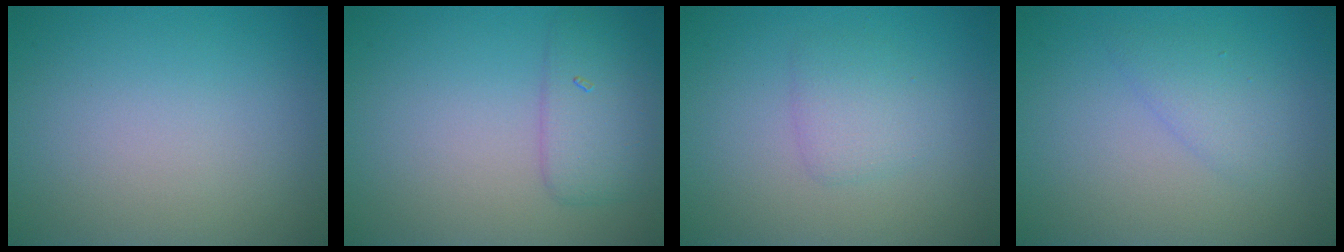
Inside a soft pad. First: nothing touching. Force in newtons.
{"total": 3.1, "press": 3.1, "slide": 0.1}
{"total": 1.9, "press": 1.9, "slide": 0.0}
{"total": 1.7, "press": 1.7, "slide": 0.2}